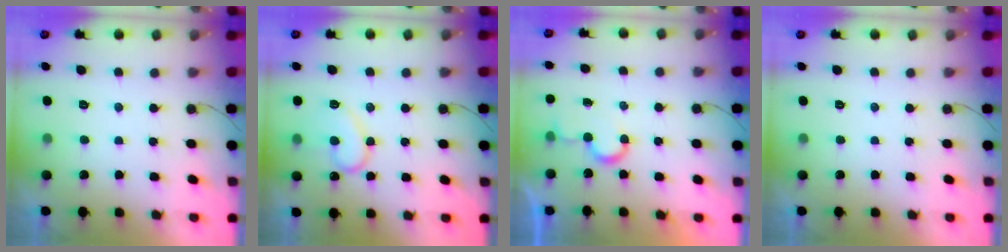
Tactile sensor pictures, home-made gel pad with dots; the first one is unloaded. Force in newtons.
{"total": 12.6, "press": 12.6, "slide": 1.0}
{"total": 4.6, "press": 4.0, "slide": 2.3}
{"total": 0.0}